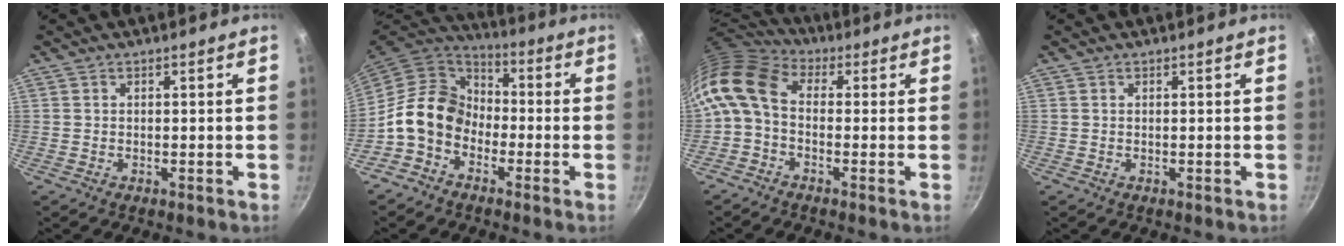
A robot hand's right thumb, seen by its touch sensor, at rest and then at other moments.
{"total": 12.5, "force": [-3.7, 9.8, 6.8], "torque": [-0.081, 0.048, -0.094]}
{"total": 10.4, "force": [-0.4, 7.1, 7.6], "torque": [-0.152, 0.026, -0.029]}
{"total": 0.0}